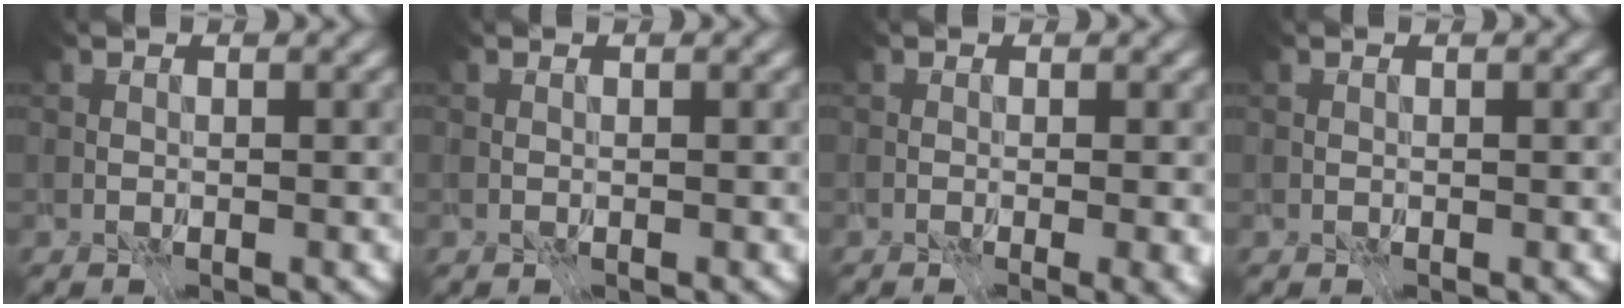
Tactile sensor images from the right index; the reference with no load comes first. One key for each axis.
{"total": 0.6, "fx": -0.2, "fy": -0.4, "fz": -0.3, "tx": 0.013, "ty": -0.002, "tz": -0.003}
{"total": 3.5, "fx": -1.0, "fy": 1.5, "fz": 3.0, "tx": -0.023, "ty": -0.013, "tz": -0.001}
{"total": 0.0}